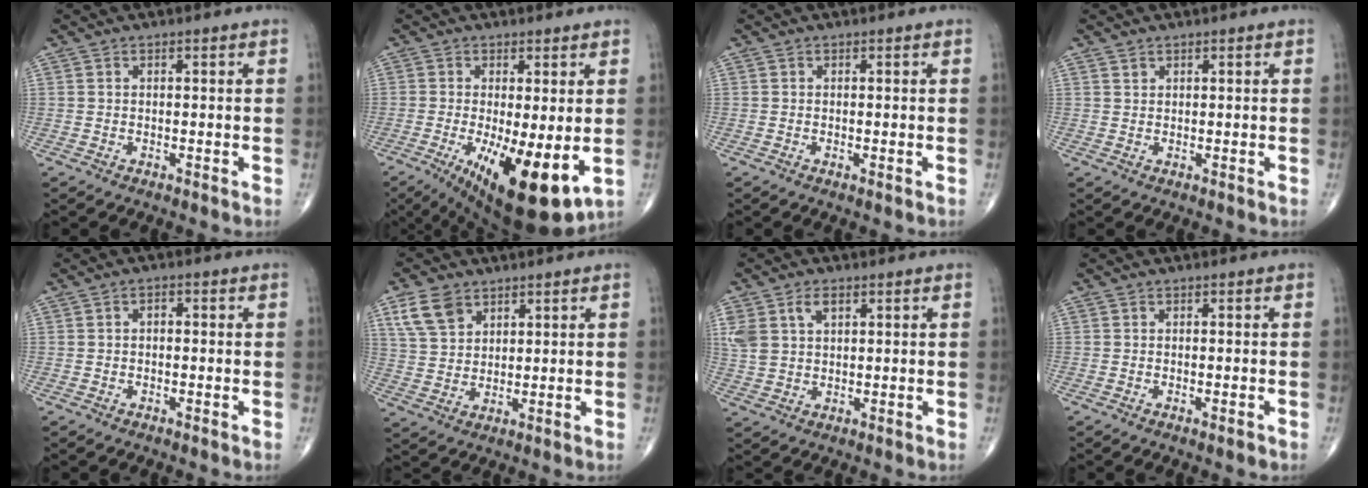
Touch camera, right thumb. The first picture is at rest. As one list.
[{"total": 14.7, "force": [-3.3, 4.8, 13.6], "torque": [-0.211, -0.030, -0.036]}, {"total": 0.6, "force": [-0.1, 0.1, 0.5], "torque": [-0.012, -0.003, -0.003]}, {"total": 0.8, "force": [0.6, 0.5, 0.1], "torque": [0.005, -0.004, 0.009]}, {"total": 1.5, "force": [0.1, 0.9, 1.2], "torque": [-0.014, 0.008, -0.003]}, {"total": 7.4, "force": [4.2, 4.8, 3.8], "torque": [-0.061, -0.012, 0.087]}, {"total": 7.9, "force": [3.2, 5.0, 5.1], "torque": [-0.113, 0.003, 0.070]}, {"total": 1.1, "force": [-0.6, 0.2, 0.9], "torque": [-0.017, -0.003, -0.007]}]